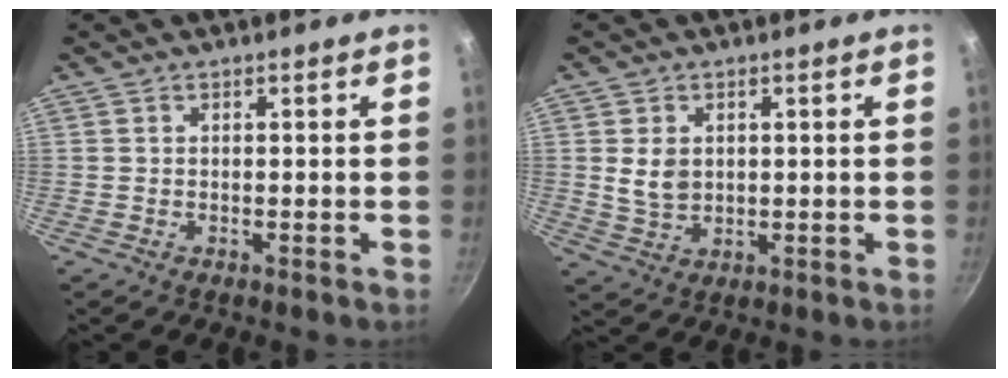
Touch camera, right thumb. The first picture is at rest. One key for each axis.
{"total": 4.5, "fx": 0.9, "fy": 3.4, "fz": 2.8, "tx": -0.038, "ty": -0.011, "tz": 0.026}